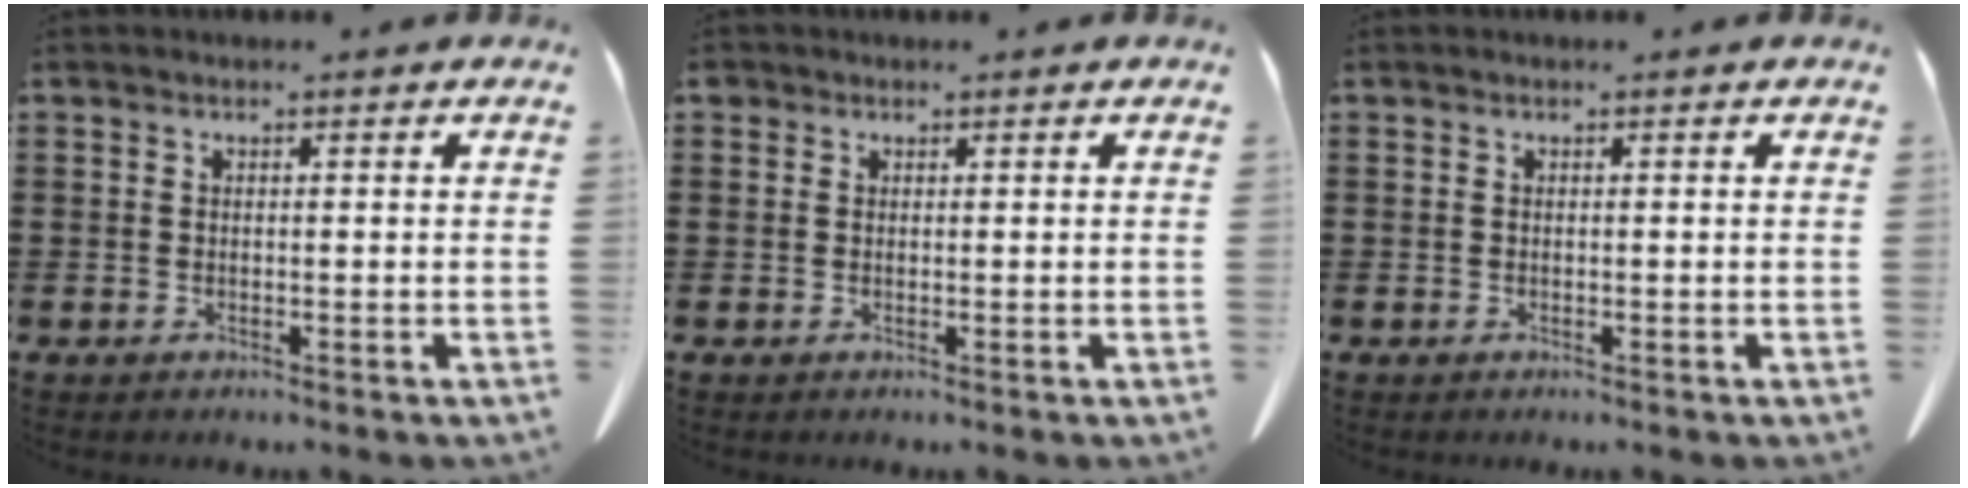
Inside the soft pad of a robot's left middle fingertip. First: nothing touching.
{"total": 0.7, "force": [0.3, 0.6, 0.2], "torque": [-0.006, 0.005, 0.005]}
{"total": 0.0}